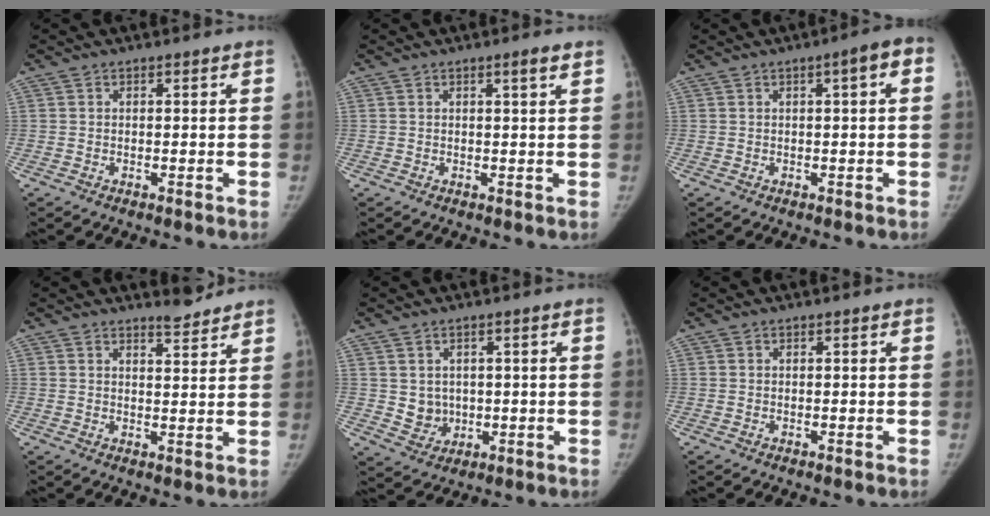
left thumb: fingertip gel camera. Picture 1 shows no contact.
{"total": 1.8, "force": [1.1, -0.1, 1.5], "torque": [-0.023, -0.006, 0.017]}
{"total": 4.1, "force": [0.8, 0.8, 3.9], "torque": [-0.054, 0.011, 0.007]}
{"total": 3.8, "force": [3.5, 0.7, 1.1], "torque": [-0.008, -0.032, 0.053]}
{"total": 4.7, "force": [0.4, 4.2, 2.1], "torque": [-0.014, -0.005, 0.019]}
{"total": 0.0}